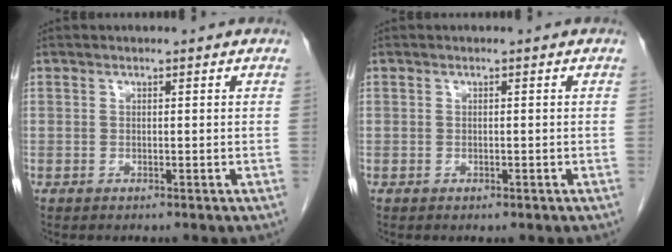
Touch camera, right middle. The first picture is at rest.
{"total": 0.6, "force": [-0.3, 0.4, 0.3], "torque": [-0.005, 0.000, -0.003]}